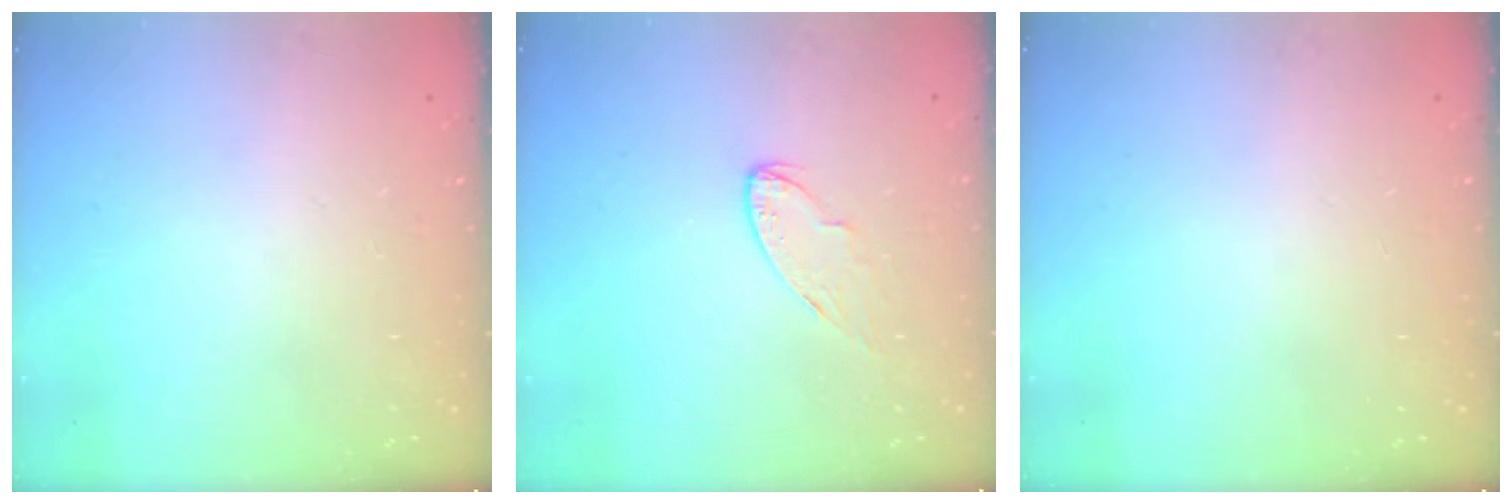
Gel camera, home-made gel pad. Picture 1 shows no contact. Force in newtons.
{"total": 4.9, "press": 4.9, "slide": 0.6}
{"total": 0.0}